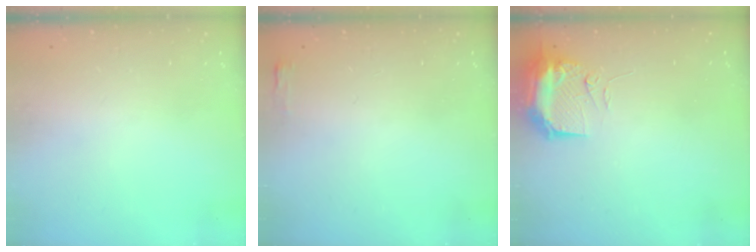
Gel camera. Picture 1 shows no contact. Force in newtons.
{"total": 2.7, "press": 2.6, "slide": 0.8}
{"total": 10.0, "press": 9.9, "slide": 1.6}